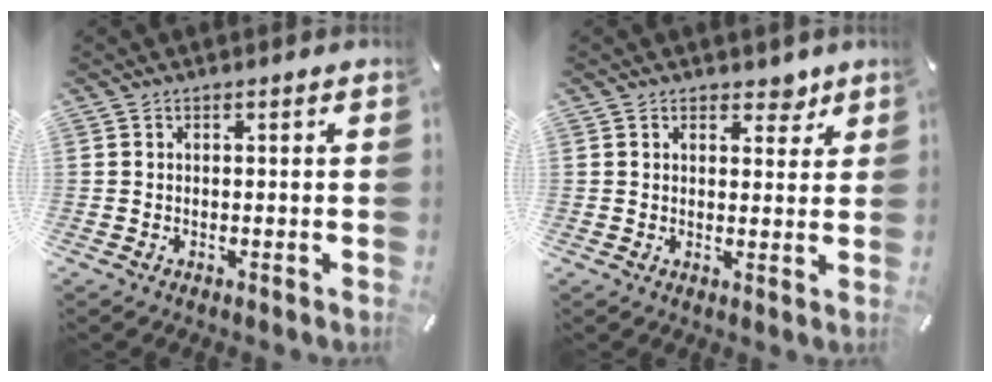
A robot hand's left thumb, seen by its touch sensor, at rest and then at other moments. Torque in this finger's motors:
{"motor_torque": [0.51, -0.11, 0.04, 0.05, -0.02]}